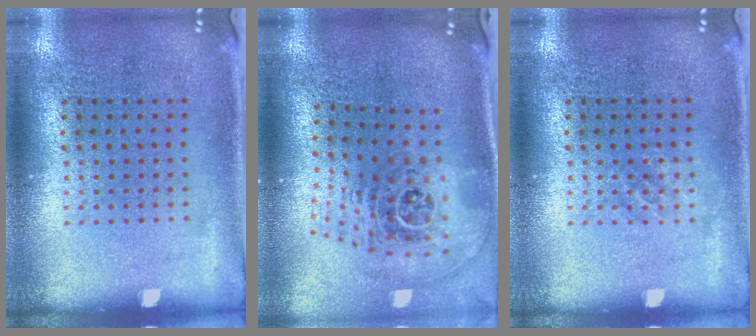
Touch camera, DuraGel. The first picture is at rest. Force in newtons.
{"total": 2.2, "press": 1.6, "slide": 1.5}
{"total": 0.8, "press": 0.8, "slide": 0.2}